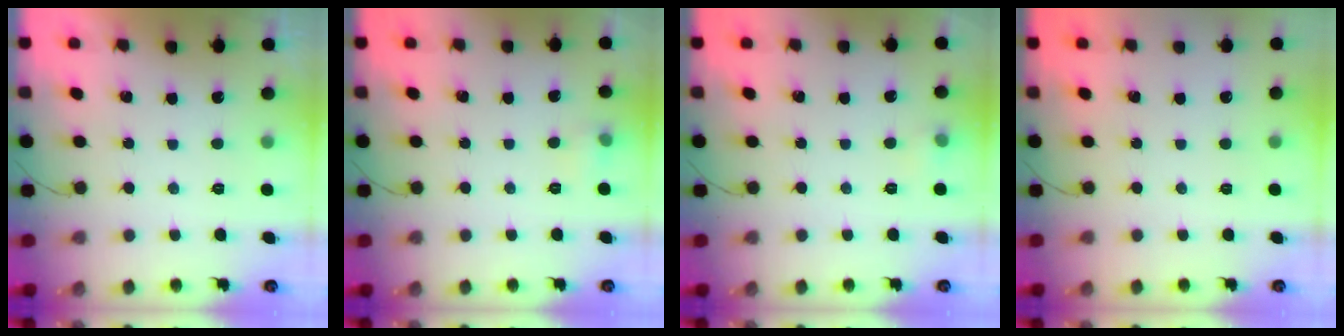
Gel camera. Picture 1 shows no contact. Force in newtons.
{"total": 4.9, "press": 4.7, "slide": 1.4}
{"total": 6.3, "press": 3.6, "slide": 5.2}
{"total": 0.0}